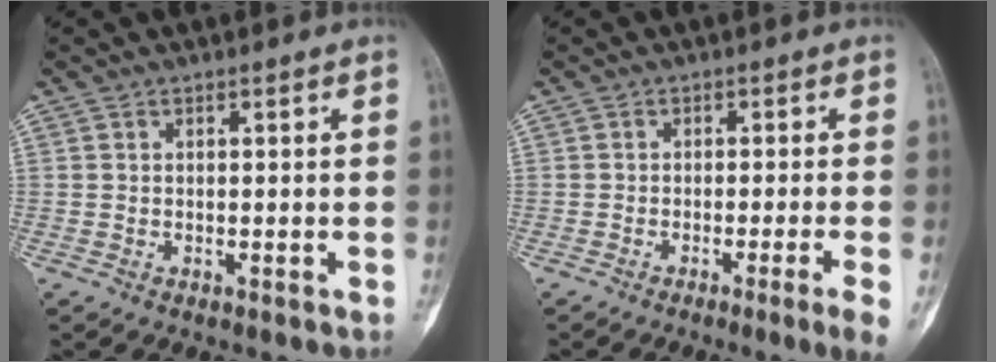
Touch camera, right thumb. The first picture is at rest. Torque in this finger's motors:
{"motor_torque": [-0.68, 0.26, -0.31, 0.03, -0.01]}